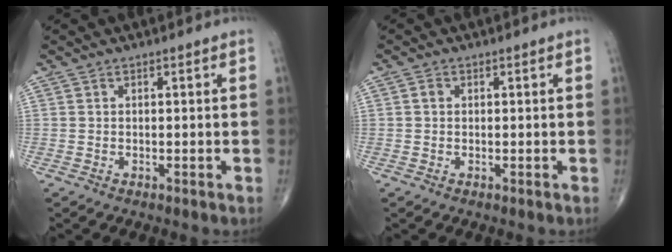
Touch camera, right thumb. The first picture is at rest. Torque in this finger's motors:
{"motor_torque": [-0.67, 0.04, 0.03, -0.01, 0.00]}